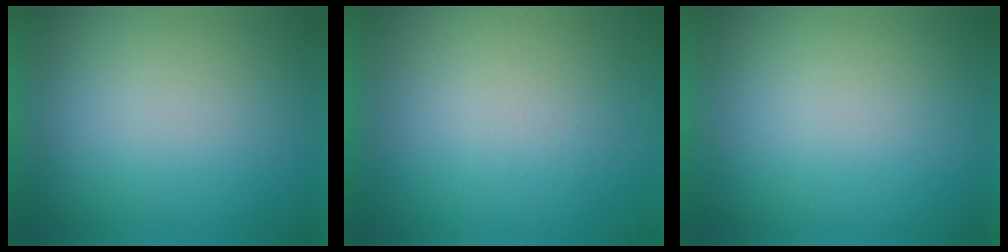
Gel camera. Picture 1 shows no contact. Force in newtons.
{"total": 1.2}
{"total": 0.0}